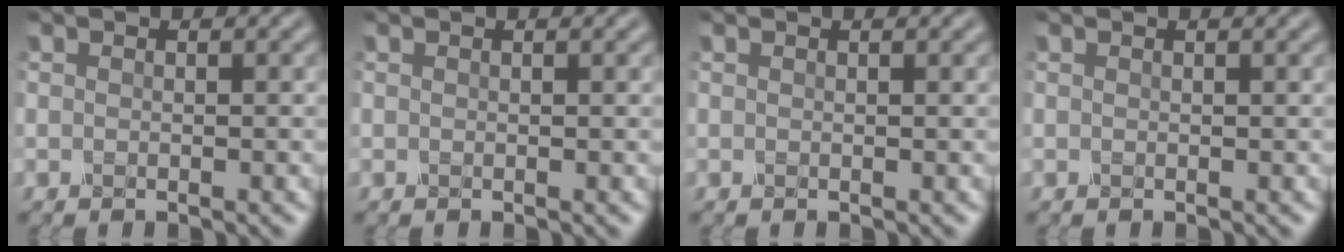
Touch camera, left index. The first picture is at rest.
{"total": 1.2, "force": [0.7, 0.5, 0.8], "torque": [-0.004, 0.002, 0.000]}
{"total": 1.5, "force": [0.9, 0.6, 1.0], "torque": [-0.002, 0.003, -0.003]}
{"total": 1.4, "force": [0.9, 0.6, 1.0], "torque": [-0.002, 0.003, -0.003]}